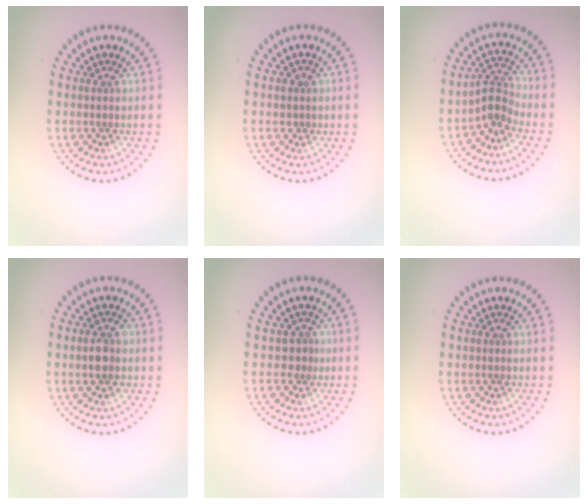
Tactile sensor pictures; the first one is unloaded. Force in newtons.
{"total": 0.9, "press": 0.8, "slide": 0.4}
{"total": 2.4, "press": 1.7, "slide": 1.8}
{"total": 2.6, "press": 2.6, "slide": 0.2}
{"total": 1.1, "press": 0.7, "slide": 0.9}
{"total": 0.0}